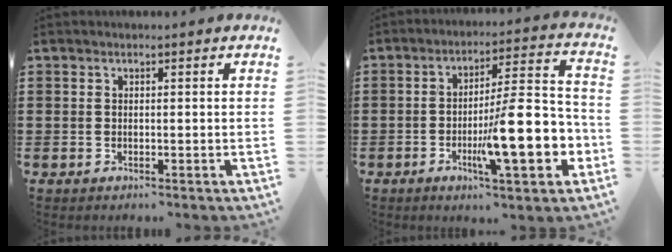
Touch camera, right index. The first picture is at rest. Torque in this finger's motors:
{"motor_torque": [1.78, -0.35, 1.05, 0.21]}